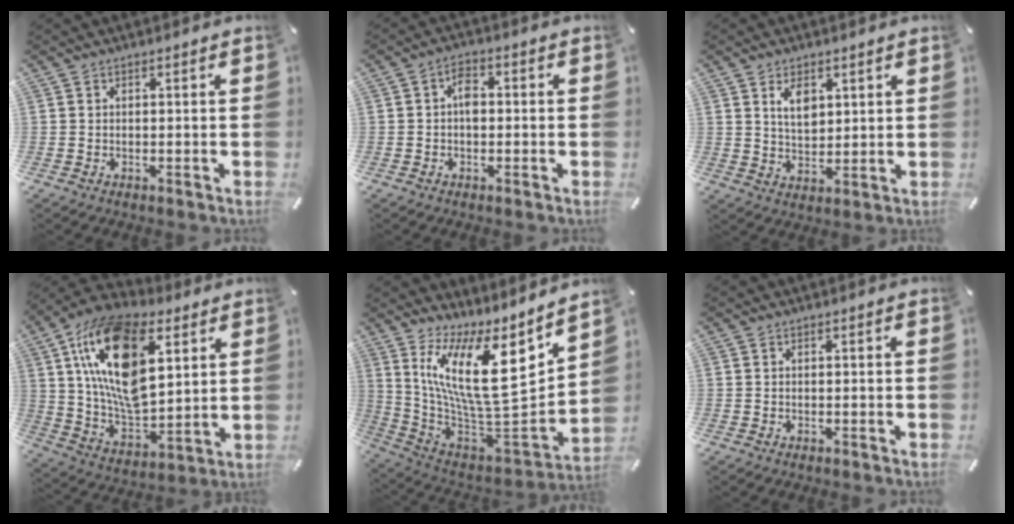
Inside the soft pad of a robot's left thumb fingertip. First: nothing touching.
{"total": 3.7, "force": [-0.2, 2.3, 2.9], "torque": [-0.056, 0.011, -0.003]}
{"total": 5.9, "force": [3.0, 3.6, 3.6], "torque": [-0.064, -0.007, 0.052]}
{"total": 22.3, "force": [9.5, 12.7, 15.7], "torque": [-0.326, -0.038, 0.161]}
{"total": 22.8, "force": [9.2, 9.4, 18.6], "torque": [-0.315, -0.091, 0.161]}
{"total": 0.0}